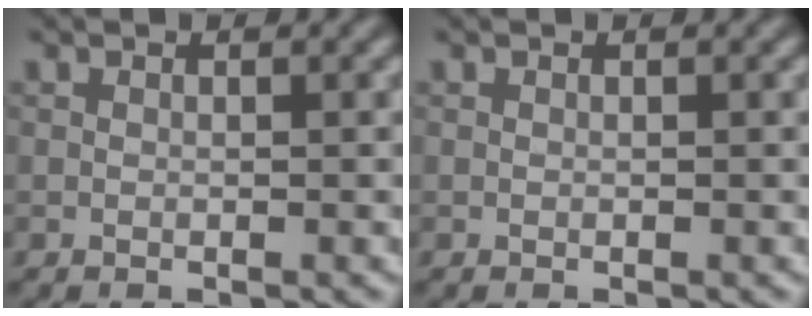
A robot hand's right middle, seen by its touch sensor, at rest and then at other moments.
{"total": 0.0}